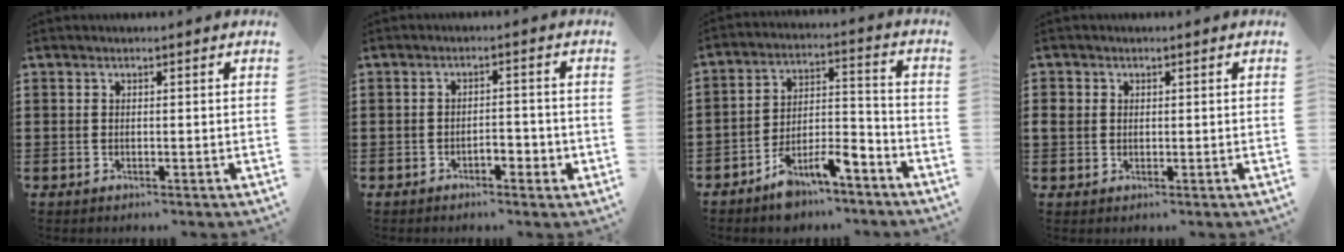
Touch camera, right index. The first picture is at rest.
{"total": 2.5, "force": [-1.4, 1.2, 1.7], "torque": [-0.033, 0.005, -0.029]}
{"total": 8.4, "force": [-7.1, 2.5, 3.7], "torque": [-0.055, 0.021, -0.133]}
{"total": 1.4, "force": [0.3, 1.3, 0.5], "torque": [-0.013, 0.005, 0.004]}